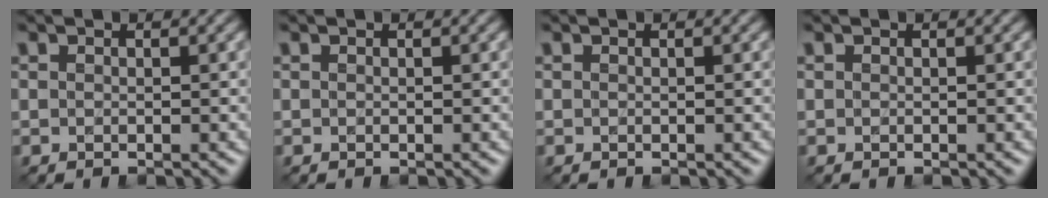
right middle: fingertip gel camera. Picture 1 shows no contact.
{"total": 0.0}
{"total": 0.0}
{"total": 0.0}